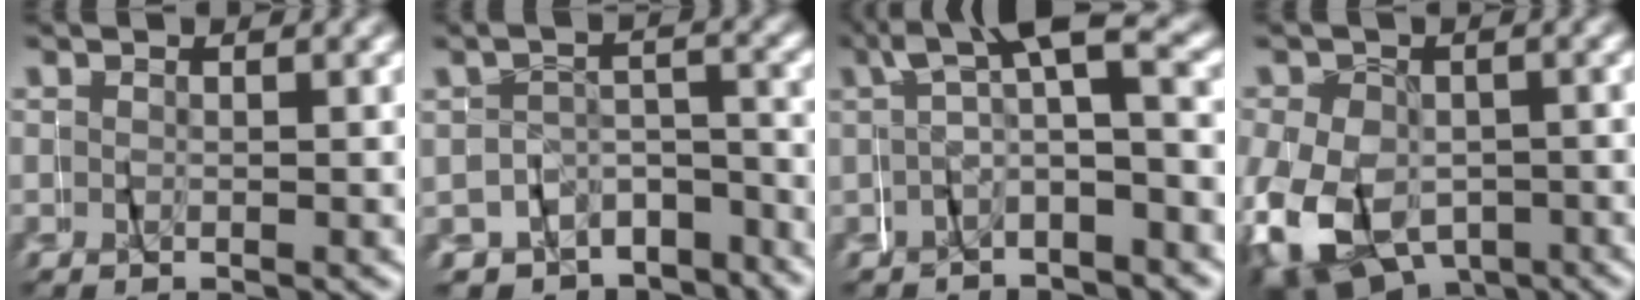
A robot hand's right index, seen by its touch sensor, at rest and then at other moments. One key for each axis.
{"total": 5.0, "fx": -4.4, "fy": 2.2, "fz": -0.7, "tx": 0.010, "ty": -0.009, "tz": -0.075}
{"total": 3.7, "fx": 0.9, "fy": 1.0, "fz": 3.4, "tx": -0.048, "ty": 0.022, "tz": -0.001}
{"total": 10.6, "fx": -4.8, "fy": 8.3, "fz": 4.5, "tx": -0.108, "ty": -0.060, "tz": -0.056}